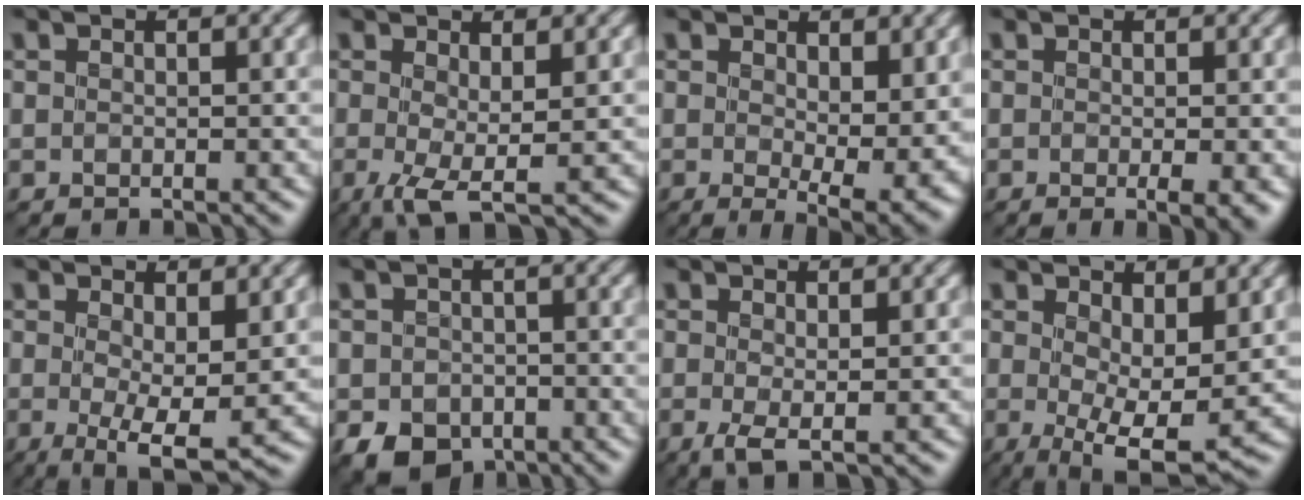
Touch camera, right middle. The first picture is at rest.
{"total": 3.5, "force": [-0.3, 0.8, 3.4], "torque": [-0.066, -0.008, -0.008]}
{"total": 7.0, "force": [1.2, 2.8, 6.3], "torque": [-0.090, -0.021, 0.024]}
{"total": 2.1, "force": [-0.3, 0.2, 2.1], "torque": [-0.027, -0.006, -0.003]}
{"total": 5.4, "force": [-0.1, 1.5, 5.2], "torque": [-0.088, -0.015, 0.001]}
{"total": 4.6, "force": [-2.4, 3.2, 2.2], "torque": [-0.040, -0.015, -0.042]}
{"total": 1.8, "force": [-0.2, 0.3, 1.8], "torque": [-0.038, -0.006, -0.006]}
{"total": 7.2, "force": [0.4, 2.6, 6.7], "torque": [-0.109, -0.018, 0.008]}